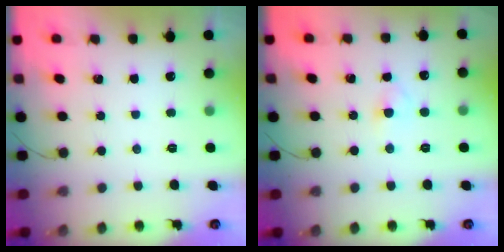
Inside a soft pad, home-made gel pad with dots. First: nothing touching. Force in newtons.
{"total": 2.5, "press": 2.3, "slide": 1.0}